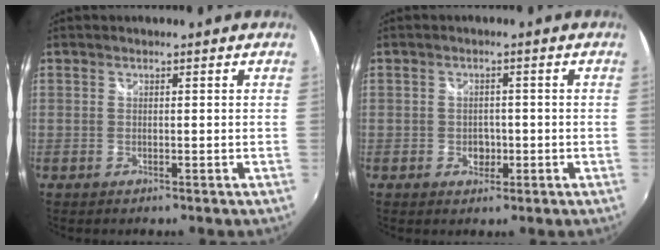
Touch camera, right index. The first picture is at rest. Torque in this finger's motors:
{"motor_torque": [0.04, 0.02, 0.06, 0.00]}